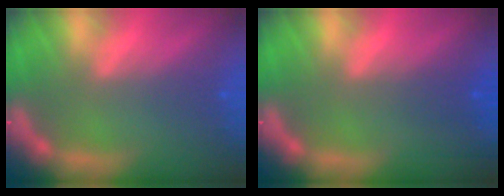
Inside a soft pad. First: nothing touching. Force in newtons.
{"total": 1.5}